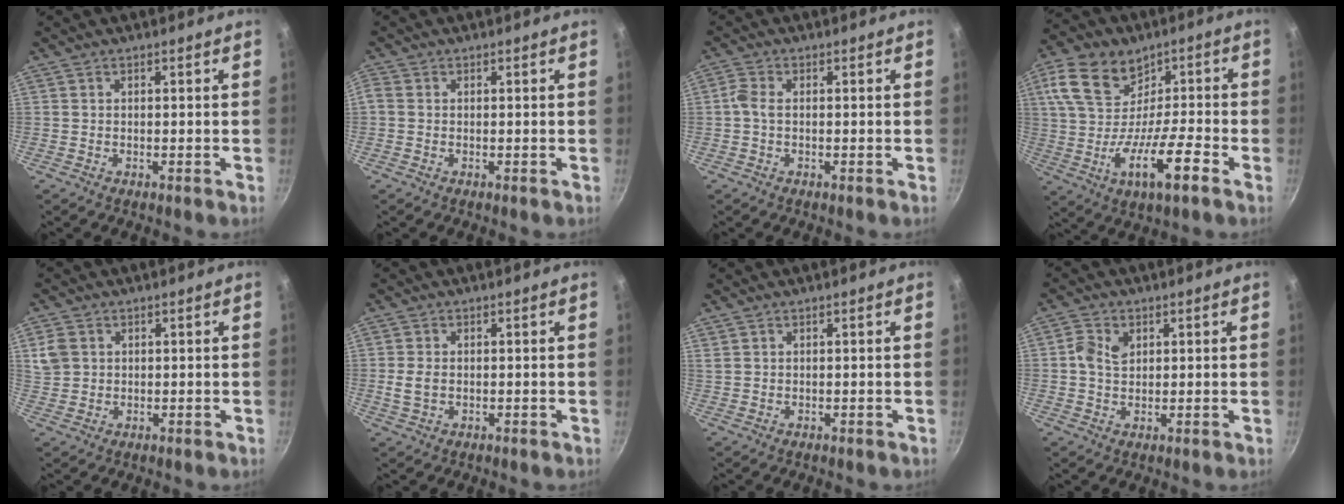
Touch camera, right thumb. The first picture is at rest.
{"total": 1.4, "force": [-0.2, 1.1, 0.8], "torque": [-0.020, 0.002, -0.005]}
{"total": 2.5, "force": [-0.2, 1.3, 2.1], "torque": [-0.054, 0.009, -0.011]}
{"total": 14.7, "force": [-1.7, 8.8, 11.7], "torque": [-0.180, 0.016, -0.041]}
{"total": 4.5, "force": [1.3, 3.8, 2.1], "torque": [-0.031, -0.001, 0.031]}
{"total": 3.2, "force": [0.0, 2.2, 2.2], "torque": [-0.042, -0.003, 0.002]}
{"total": 0.9, "force": [0.6, 0.6, 0.3], "torque": [-0.002, -0.002, 0.012]}
{"total": 4.4, "force": [1.2, 3.2, 2.8], "torque": [-0.045, -0.001, 0.020]}